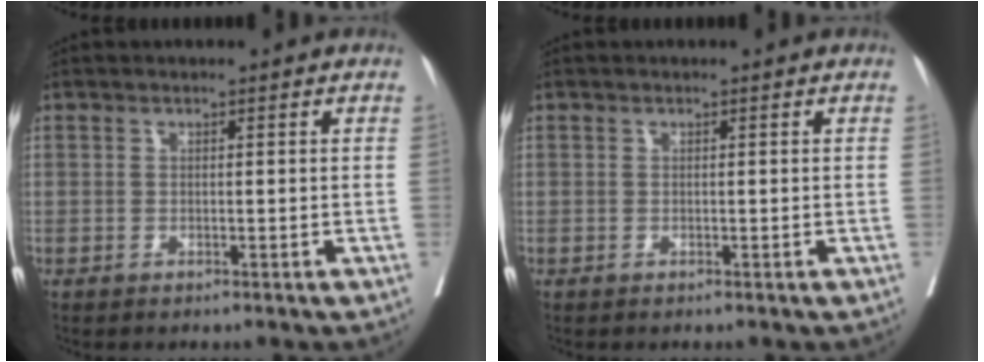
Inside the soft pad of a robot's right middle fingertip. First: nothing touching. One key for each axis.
{"total": 0.0}